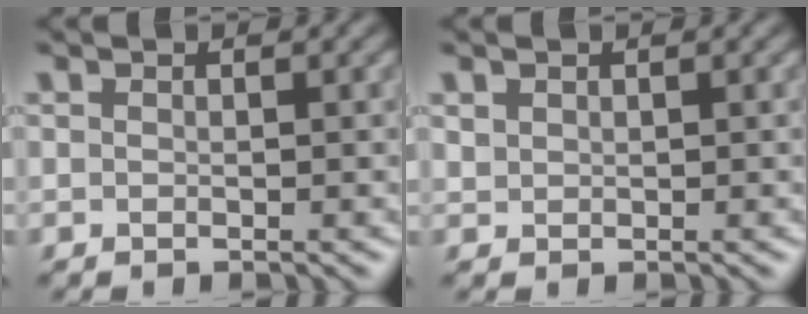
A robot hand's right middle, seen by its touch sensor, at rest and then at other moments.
{"total": 0.8, "force": [0.6, 0.5, 0.2], "torque": [-0.006, -0.002, 0.016]}